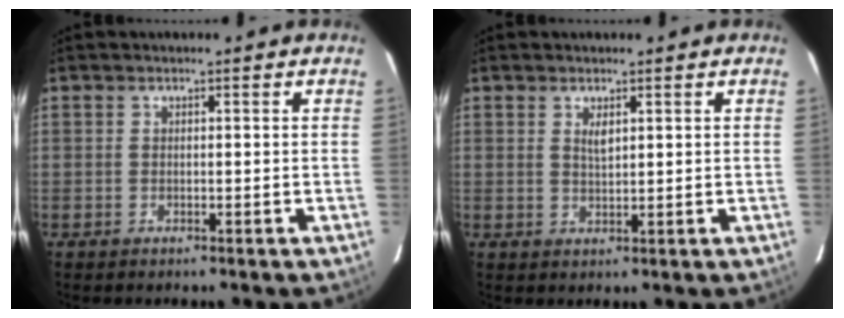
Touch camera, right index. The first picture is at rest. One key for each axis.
{"total": 1.9, "fx": 0.9, "fy": 0.6, "fz": 1.6, "tx": -0.028, "ty": 0.000, "tz": 0.017}